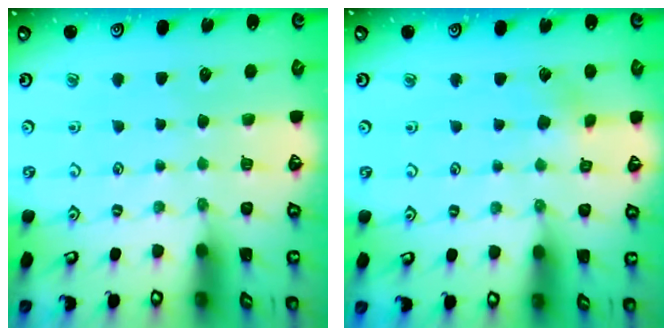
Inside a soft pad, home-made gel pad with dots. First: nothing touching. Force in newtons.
{"total": 3.3, "press": 3.2, "slide": 0.3}